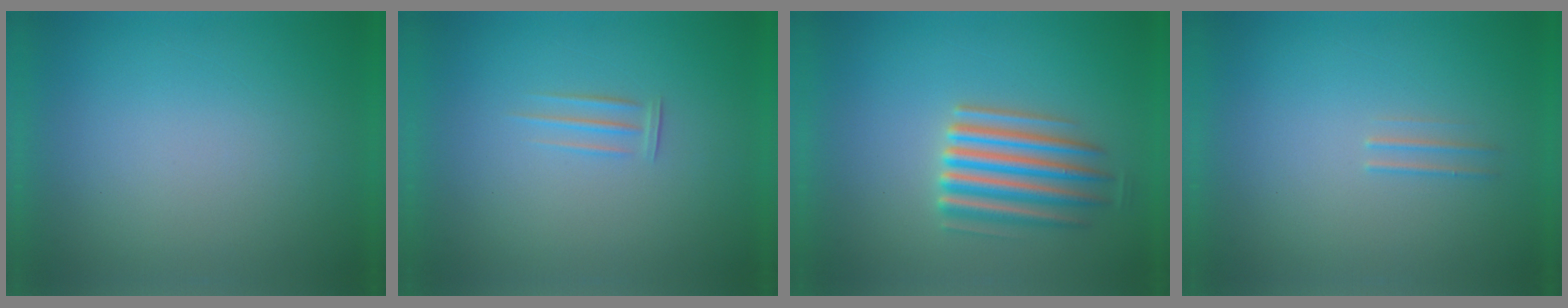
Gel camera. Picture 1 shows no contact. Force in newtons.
{"total": 1.7}
{"total": 5.5}
{"total": 1.9}